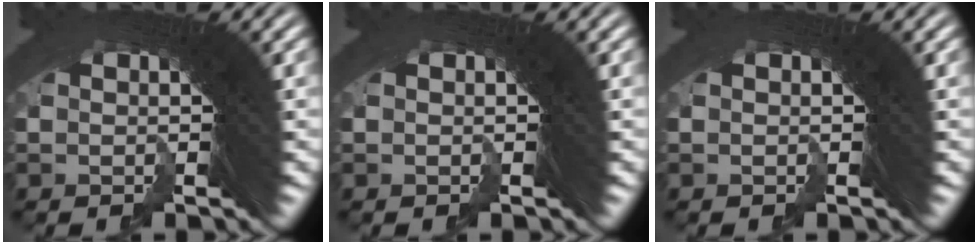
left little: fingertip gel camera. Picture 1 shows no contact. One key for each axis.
{"total": 0.0}
{"total": 0.0}